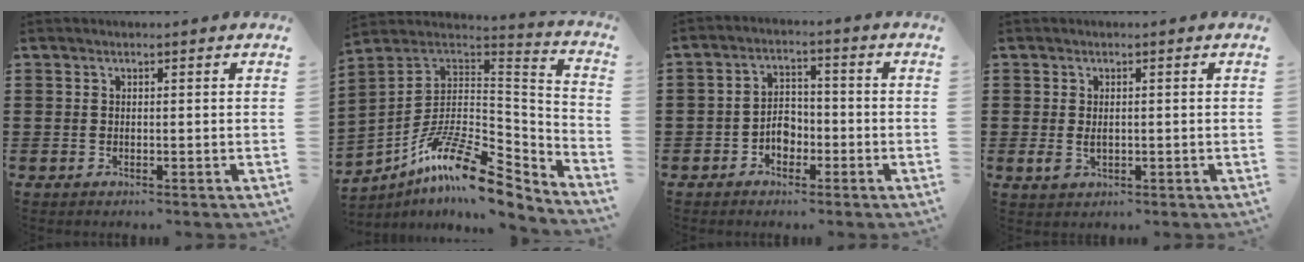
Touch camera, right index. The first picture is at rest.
{"total": 15.1, "force": [-9.6, 5.0, 10.6], "torque": [-0.193, 0.014, -0.175]}
{"total": 3.7, "force": [-1.8, 2.7, 1.8], "torque": [-0.039, 0.007, -0.036]}
{"total": 1.8, "force": [-0.1, 1.2, 1.4], "torque": [-0.030, 0.003, -0.002]}